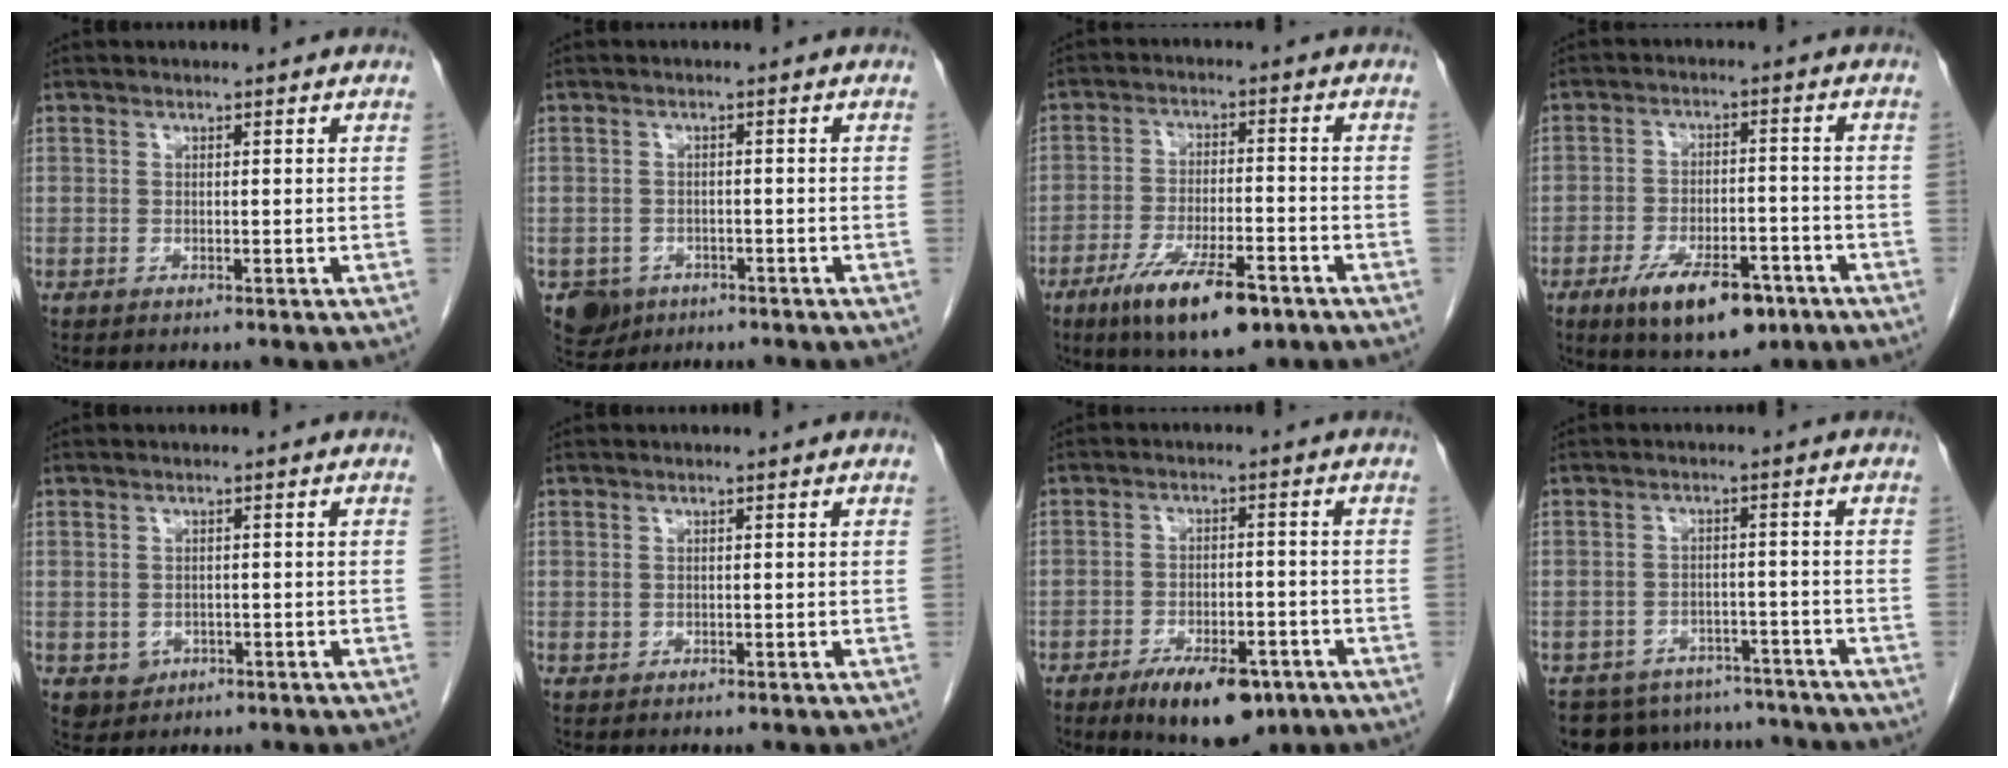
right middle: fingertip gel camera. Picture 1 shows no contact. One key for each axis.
{"total": 4.2, "fx": -2.3, "fy": 3.4, "fz": 0.7, "tx": -0.008, "ty": 0.005, "tz": -0.034}
{"total": 11.5, "fx": -7.0, "fy": 2.8, "fz": 8.7, "tx": -0.154, "ty": -0.018, "tz": -0.113}
{"total": 11.0, "fx": -6.5, "fy": 4.4, "fz": 7.7, "tx": -0.123, "ty": -0.007, "tz": -0.099}
{"total": 3.1, "fx": -1.0, "fy": 2.8, "fz": 0.9, "tx": -0.014, "ty": 0.002, "tz": -0.006}
{"total": 0.5, "fx": 0.0, "fy": 0.5, "fz": 0.1, "tx": -0.001, "ty": 0.002, "tz": 0.001}
{"total": 10.2, "fx": -6.5, "fy": 4.2, "fz": 6.6, "tx": -0.097, "ty": -0.005, "tz": -0.096}
{"total": 12.8, "fx": -11.5, "fy": 5.4, "fz": 2.0, "tx": -0.035, "ty": 0.011, "tz": -0.142}